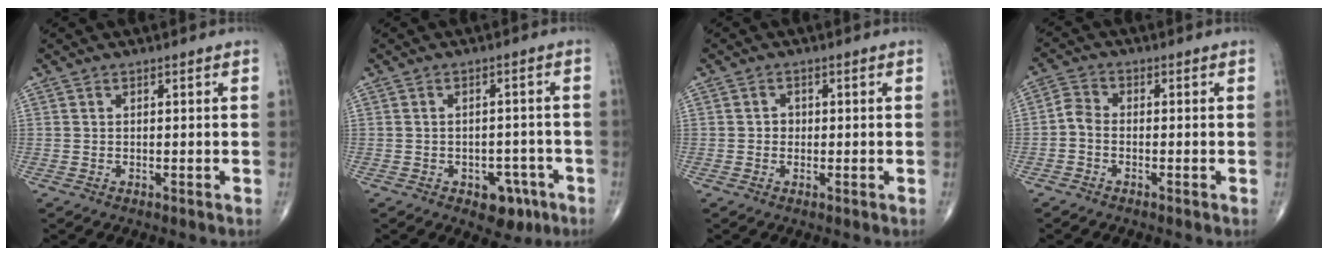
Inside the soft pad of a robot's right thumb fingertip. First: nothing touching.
{"total": 6.0, "force": [-3.1, 3.9, 3.4], "torque": [-0.017, 0.021, -0.034]}
{"total": 1.5, "force": [-0.1, 1.4, 0.6], "torque": [0.000, 0.005, -0.004]}
{"total": 3.0, "force": [-1.2, 2.1, 1.7], "torque": [-0.030, 0.014, -0.035]}